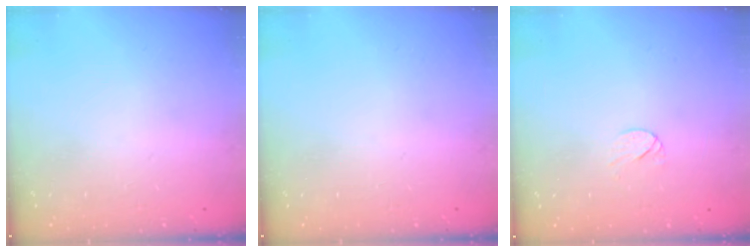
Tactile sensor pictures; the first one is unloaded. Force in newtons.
{"total": 0.0}
{"total": 4.0, "press": 4.0, "slide": 0.4}